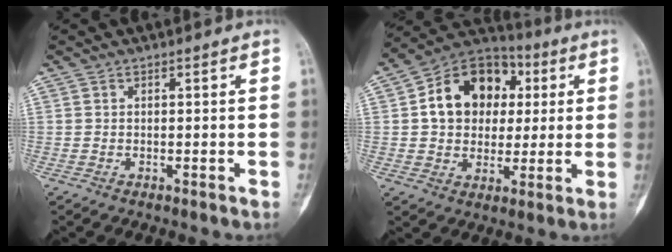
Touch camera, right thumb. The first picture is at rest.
{"total": 16.0, "force": [2.9, 12.4, 9.6], "torque": [-0.114, 0.013, 0.040]}